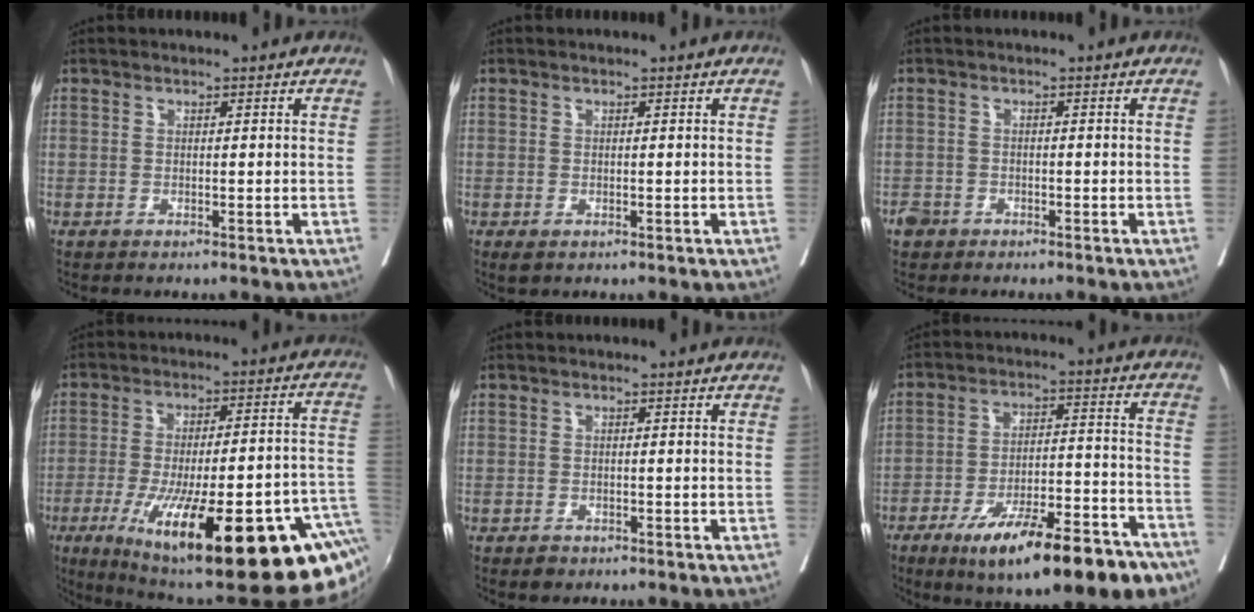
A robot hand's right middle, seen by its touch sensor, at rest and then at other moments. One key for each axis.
{"total": 0.9, "fx": -0.1, "fy": 0.7, "fz": 0.6, "tx": -0.009, "ty": -0.001, "tz": 0.005}
{"total": 1.9, "fx": -1.4, "fy": 1.2, "fz": 0.1, "tx": -0.008, "ty": 0.004, "tz": -0.026}
{"total": 33.5, "fx": -14.9, "fy": 6.8, "fz": 29.2, "tx": -0.330, "ty": -0.016, "tz": -0.219}
{"total": 1.3, "fx": -0.7, "fy": 1.0, "fz": 0.4, "tx": -0.004, "ty": 0.004, "tz": -0.004}
{"total": 20.3, "fx": -13.4, "fy": 4.9, "fz": 14.5, "tx": -0.165, "ty": 0.014, "tz": -0.205}